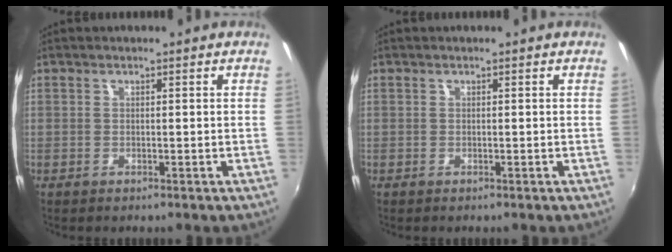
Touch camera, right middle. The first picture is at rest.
{"total": 0.0}